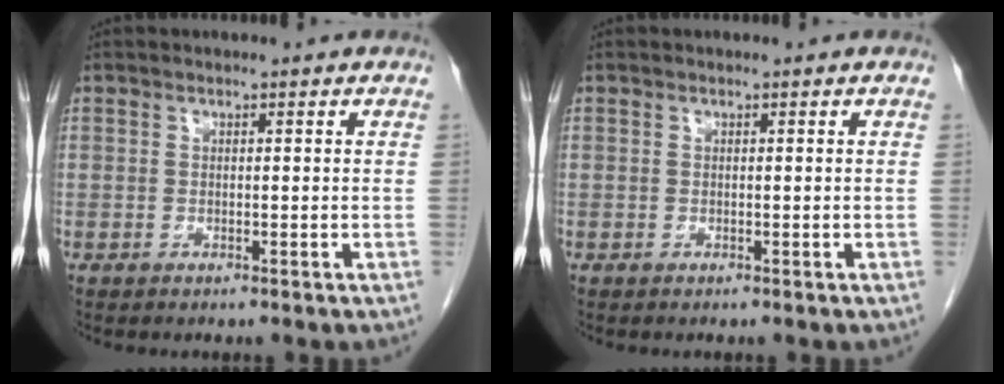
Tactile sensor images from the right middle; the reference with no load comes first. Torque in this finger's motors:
{"motor_torque": [0.00, 0.00, 0.00, -0.01]}